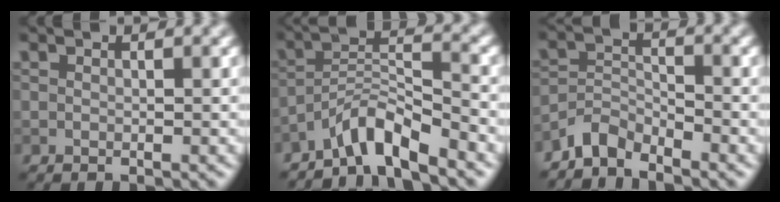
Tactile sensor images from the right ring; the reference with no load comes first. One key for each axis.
{"total": 4.9, "fx": -4.1, "fy": 0.6, "fz": 2.5, "tx": -0.040, "ty": 0.010, "tz": -0.084}
{"total": 3.2, "fx": -2.9, "fy": 1.0, "fz": 0.6, "tx": -0.011, "ty": 0.005, "tz": -0.071}